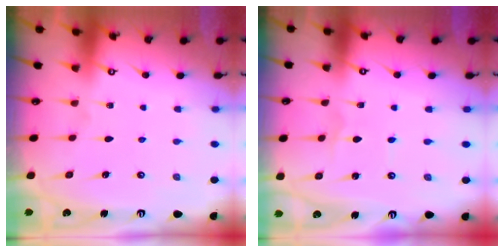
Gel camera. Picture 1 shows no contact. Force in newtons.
{"total": 1.3, "press": 1.3, "slide": 0.1}